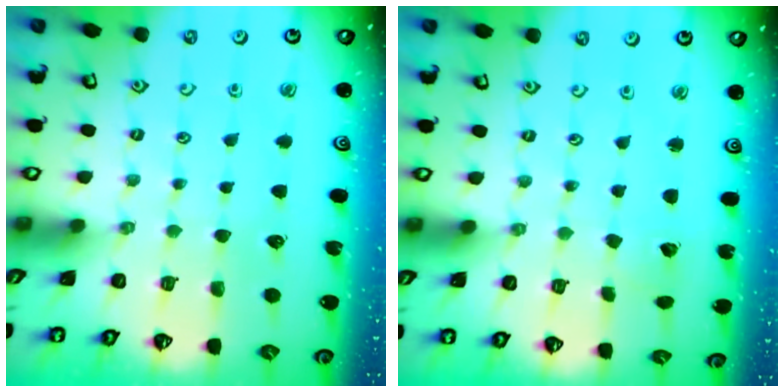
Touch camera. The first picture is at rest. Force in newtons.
{"total": 2.7, "press": 2.7, "slide": 0.3}